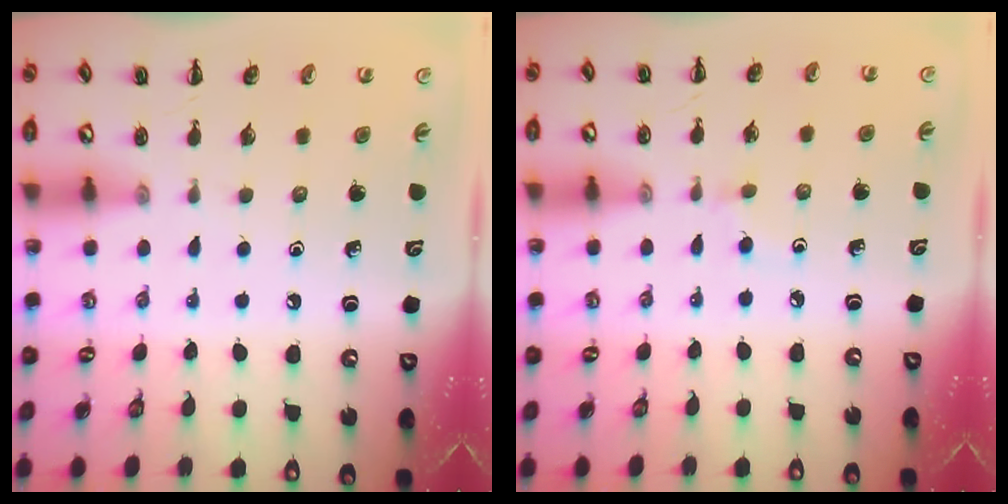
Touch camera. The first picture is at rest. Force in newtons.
{"total": 2.0, "press": 1.8, "slide": 0.8}